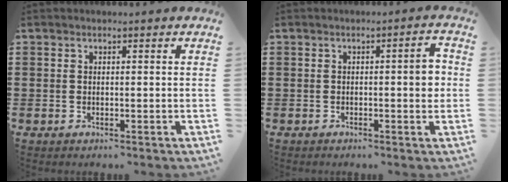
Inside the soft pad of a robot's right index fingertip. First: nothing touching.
{"total": 3.7, "force": [-0.1, 0.7, 3.7], "torque": [-0.046, -0.005, -0.008]}